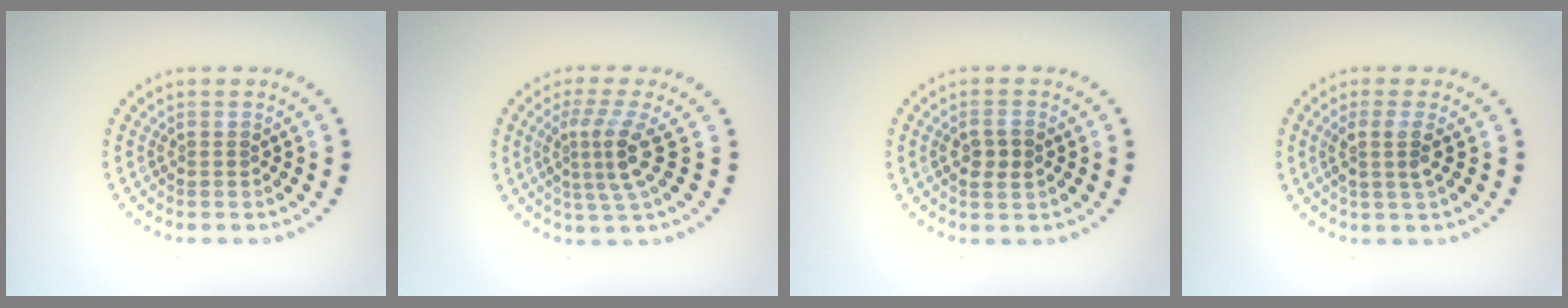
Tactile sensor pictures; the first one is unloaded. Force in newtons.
{"total": 3.6, "press": 2.4, "slide": 2.7}
{"total": 2.2, "press": 2.1, "slide": 0.3}
{"total": 2.1, "press": 1.7, "slide": 1.3}